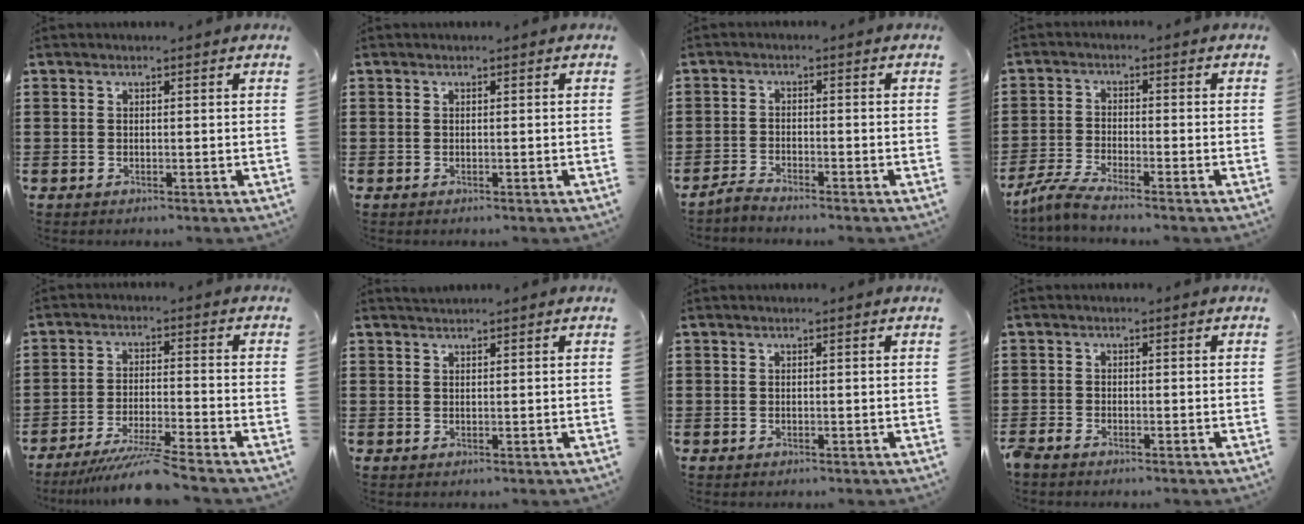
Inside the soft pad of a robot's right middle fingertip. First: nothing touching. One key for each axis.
{"total": 0.0}
{"total": 2.2, "fx": -2.2, "fy": -0.2, "fz": 0.5, "tx": -0.019, "ty": -0.001, "tz": -0.045}
{"total": 3.8, "fx": -3.4, "fy": -0.4, "fz": 1.6, "tx": -0.050, "ty": -0.013, "tz": -0.072}
{"total": 7.2, "fx": -6.2, "fy": -0.5, "fz": 3.6, "tx": -0.070, "ty": -0.019, "tz": -0.116}
{"total": 0.9, "fx": 0.9, "fy": 0.1, "fz": 0.1, "tx": -0.003, "ty": 0.001, "tz": 0.017}
{"total": 0.0}
{"total": 1.3, "fx": -1.2, "fy": 0.2, "fz": 0.4, "tx": -0.026, "ty": -0.007, "tz": -0.028}